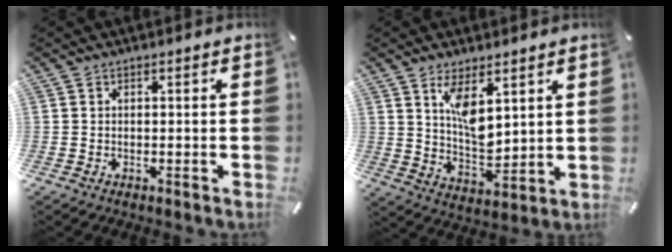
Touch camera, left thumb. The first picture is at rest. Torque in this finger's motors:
{"motor_torque": [1.66, 1.73, 1.04, -0.98, 0.33]}